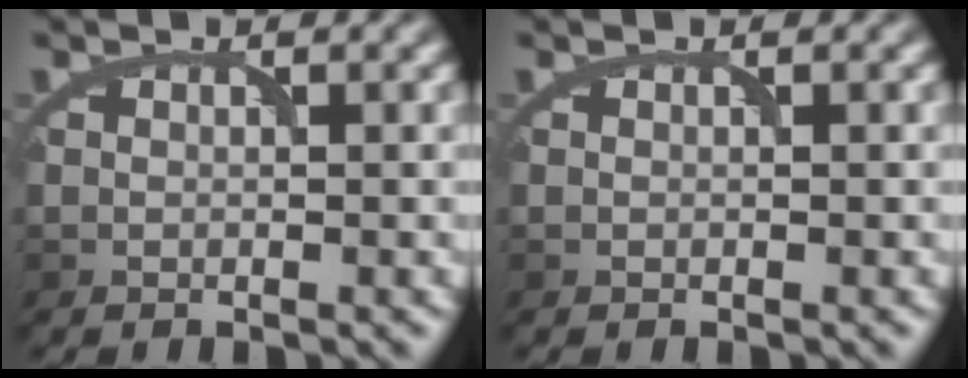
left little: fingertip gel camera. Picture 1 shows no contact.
{"total": 0.0}